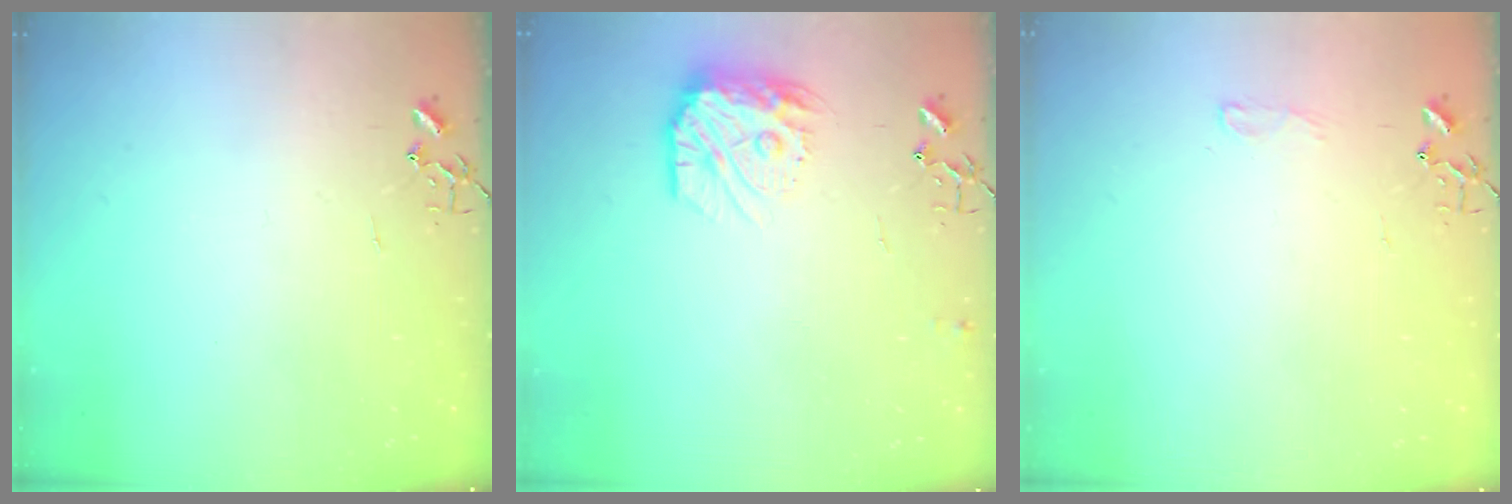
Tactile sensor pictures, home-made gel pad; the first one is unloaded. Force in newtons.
{"total": 13.2, "press": 13.2, "slide": 0.9}
{"total": 6.8, "press": 6.8, "slide": 0.8}